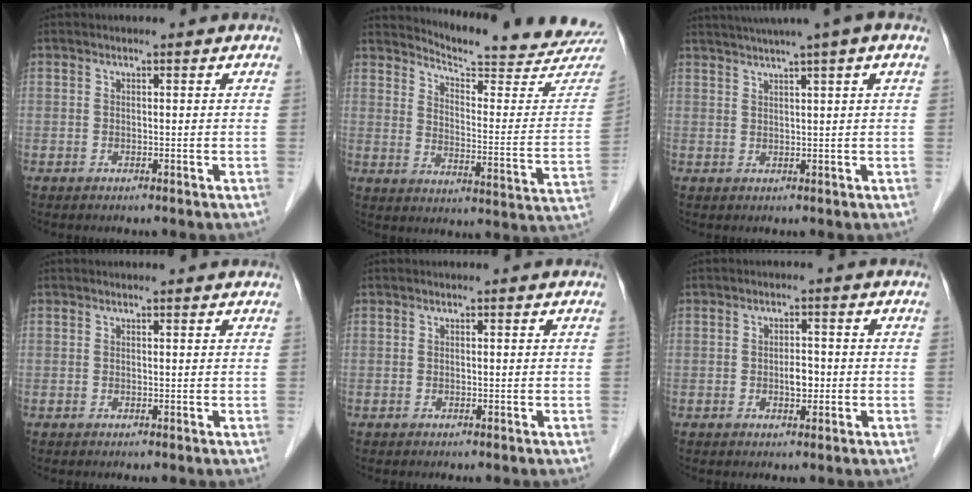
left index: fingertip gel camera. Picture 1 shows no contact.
{"total": 20.3, "force": [19.9, 0.6, 4.0], "torque": [-0.058, -0.123, 0.237]}
{"total": 8.4, "force": [6.0, -1.0, 5.8], "torque": [-0.092, 0.035, 0.081]}
{"total": 1.5, "force": [1.5, 0.2, 0.3], "torque": [-0.012, 0.008, 0.013]}
{"total": 0.0}
{"total": 2.4, "force": [-0.5, 1.2, 2.0], "torque": [-0.032, 0.003, -0.006]}